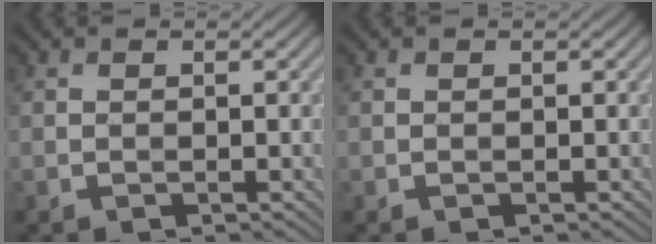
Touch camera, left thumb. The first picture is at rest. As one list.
[{"total": 0.0}]